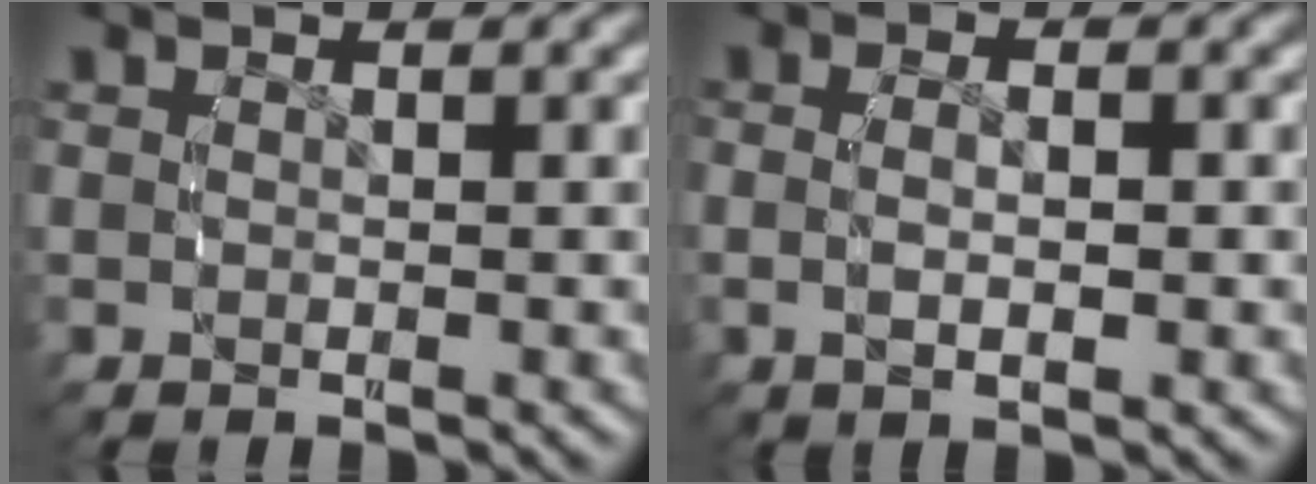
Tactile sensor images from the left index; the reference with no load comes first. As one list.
[{"total": 2.9, "force": [-0.2, 1.1, 2.6], "torque": [-0.047, 0.005, -0.004]}]